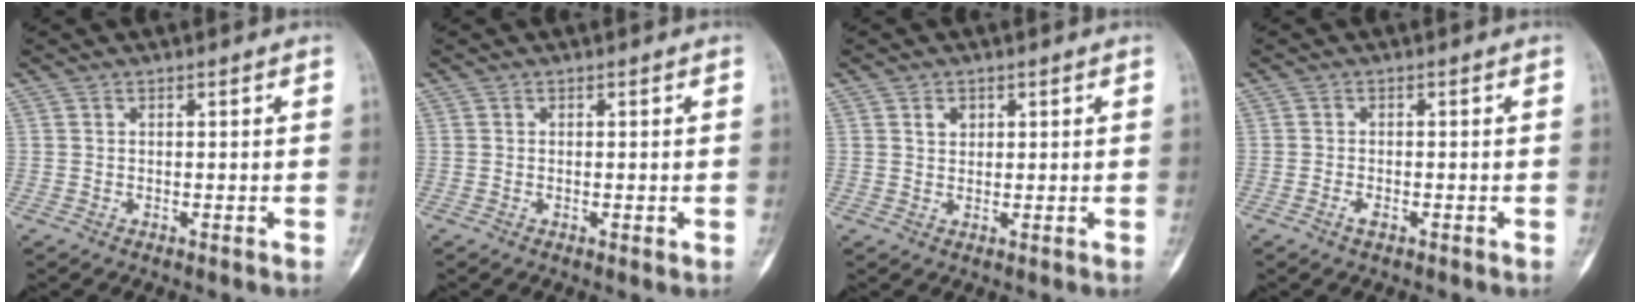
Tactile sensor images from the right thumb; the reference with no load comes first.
{"total": 0.9, "force": [-0.2, 0.3, 0.8], "torque": [-0.008, -0.002, -0.004]}
{"total": 2.0, "force": [0.9, 1.5, 0.9], "torque": [-0.004, -0.004, 0.014]}
{"total": 1.3, "force": [-0.8, 0.6, 0.9], "torque": [-0.020, 0.003, -0.018]}